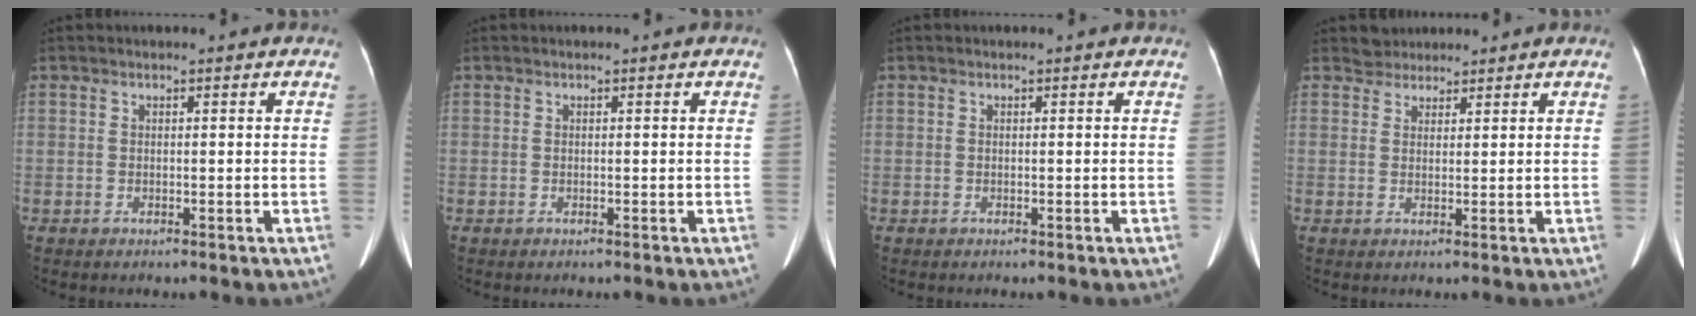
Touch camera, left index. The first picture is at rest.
{"total": 0.0}
{"total": 0.0}
{"total": 2.3, "force": [2.0, 1.0, -0.4], "torque": [0.007, 0.012, 0.033]}